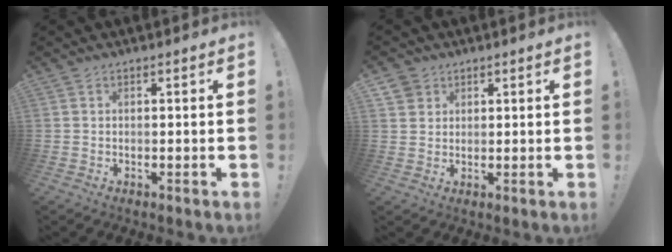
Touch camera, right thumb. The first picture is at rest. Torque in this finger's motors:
{"motor_torque": [0.46, 0.32, 0.10, -0.11, -0.20]}